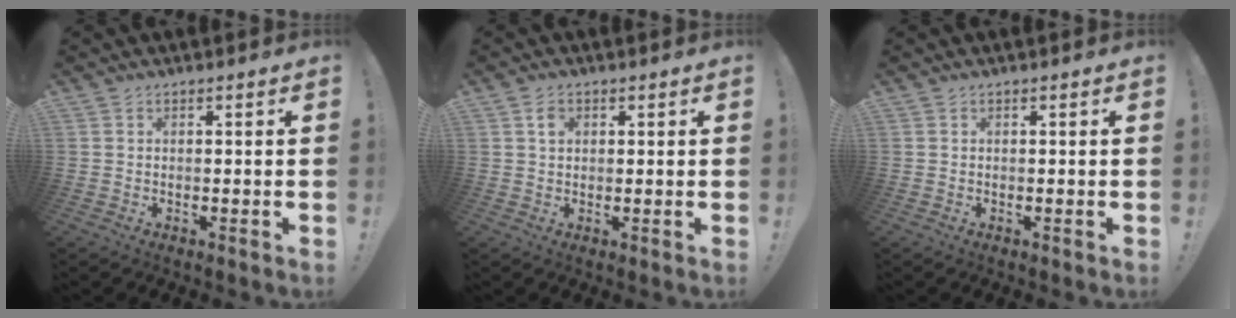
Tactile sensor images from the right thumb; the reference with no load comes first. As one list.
[{"total": 2.5, "force": [1.1, 1.7, 1.5], "torque": [-0.012, -0.003, 0.014]}, {"total": 0.0}]